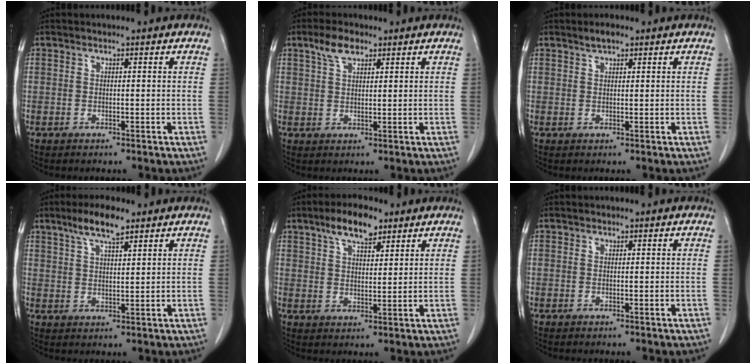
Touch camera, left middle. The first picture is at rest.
{"total": 3.9, "force": [2.5, 1.6, 2.4], "torque": [-0.053, 0.009, 0.052]}
{"total": 1.9, "force": [1.4, 0.6, 1.1], "torque": [-0.023, 0.005, 0.025]}
{"total": 6.3, "force": [4.4, 1.3, 4.3], "torque": [-0.087, 0.007, 0.080]}
{"total": 7.2, "force": [4.8, 2.6, 4.7], "torque": [-0.085, 0.010, 0.084]}
{"total": 0.0}